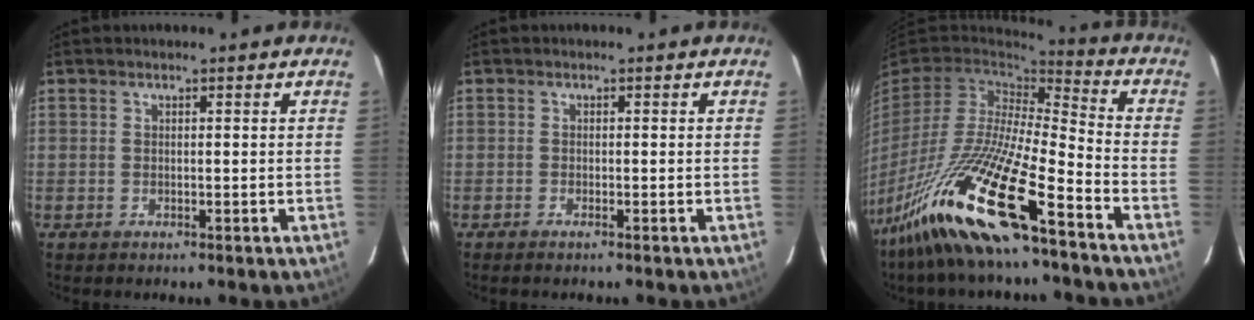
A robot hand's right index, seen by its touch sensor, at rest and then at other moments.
{"total": 0.9, "force": [-0.7, -0.1, 0.5], "torque": [-0.012, -0.001, -0.011]}
{"total": 21.4, "force": [-13.7, 2.7, 16.2], "torque": [-0.329, -0.056, -0.260]}